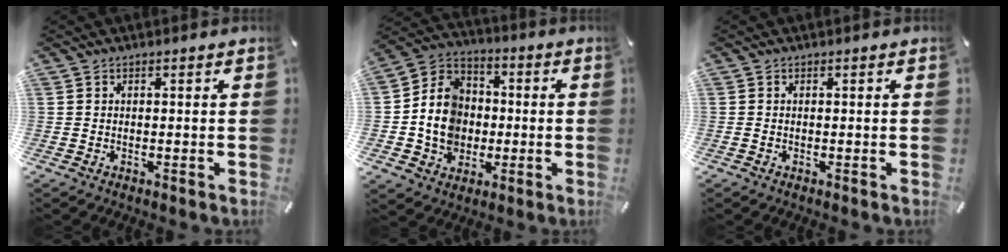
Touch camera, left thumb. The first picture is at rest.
{"total": 12.2, "force": [-1.5, 10.9, 5.2], "torque": [-0.123, 0.015, -0.023]}
{"total": 0.5, "force": [-0.3, 0.2, 0.3], "torque": [-0.006, -0.001, -0.006]}